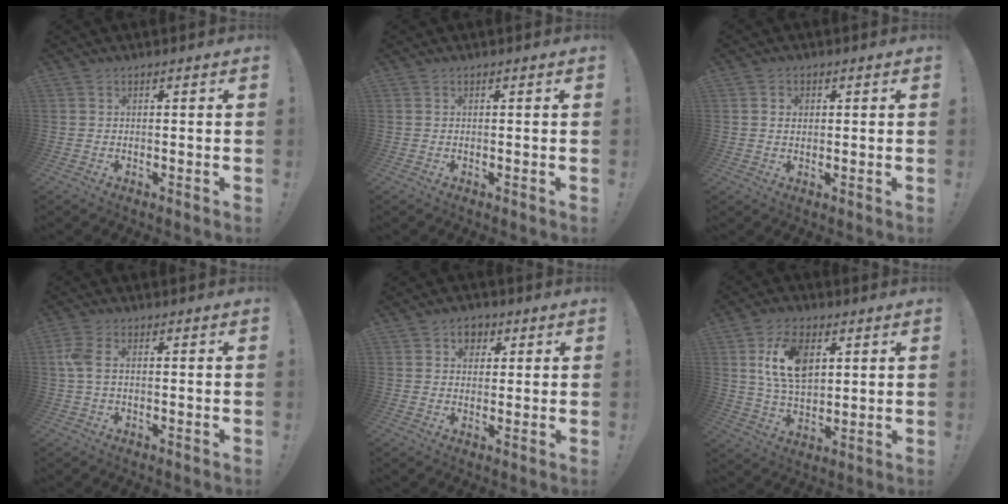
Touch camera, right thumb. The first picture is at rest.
{"total": 0.0}
{"total": 2.1, "force": [0.1, 1.7, 1.2], "torque": [-0.015, 0.001, -0.001]}
{"total": 4.8, "force": [0.4, 2.4, 4.2], "torque": [-0.099, 0.009, 0.009]}
{"total": 4.8, "force": [1.8, 4.0, 1.9], "torque": [-0.015, -0.003, 0.029]}
{"total": 13.6, "force": [4.7, 8.4, 9.7], "torque": [-0.173, 0.000, 0.084]}